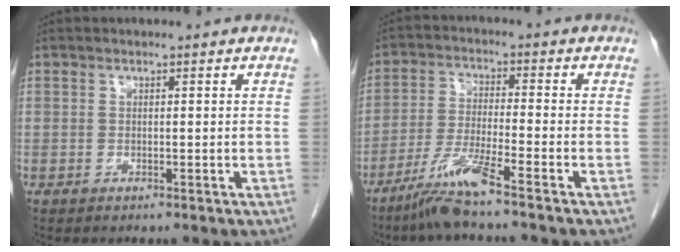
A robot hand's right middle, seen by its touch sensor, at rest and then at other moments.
{"total": 7.3, "force": [-5.4, -0.9, 4.8], "torque": [-0.100, -0.028, -0.111]}